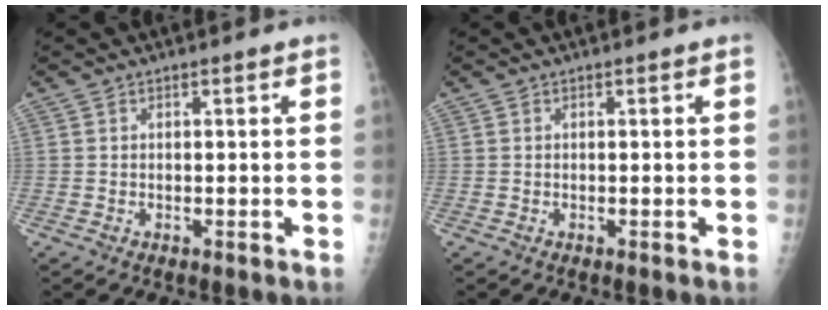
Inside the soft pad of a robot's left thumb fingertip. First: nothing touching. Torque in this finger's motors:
{"motor_torque": [0.00, 0.00, -0.01, -0.01, 0.00]}